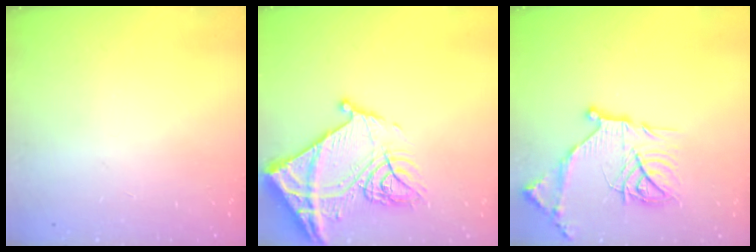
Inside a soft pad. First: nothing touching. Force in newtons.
{"total": 19.8, "press": 19.7, "slide": 2.1}
{"total": 18.5, "press": 18.4, "slide": 1.9}